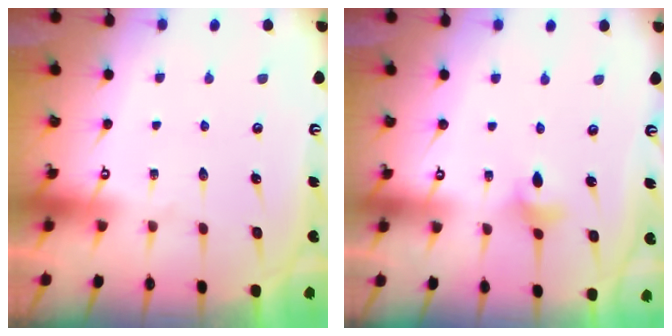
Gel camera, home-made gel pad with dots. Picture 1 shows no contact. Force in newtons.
{"total": 2.4, "press": 2.4, "slide": 0.4}